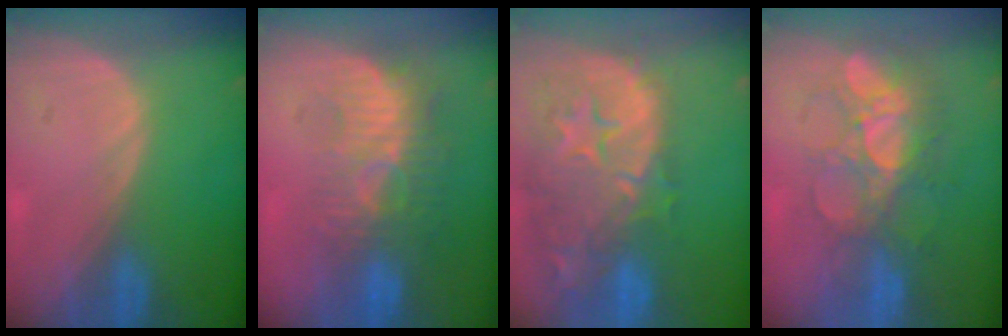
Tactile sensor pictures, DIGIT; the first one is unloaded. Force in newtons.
{"total": 9.4, "press": 8.7, "slide": 3.6}
{"total": 15.3, "press": 12.2, "slide": 9.3}
{"total": 8.4, "press": 8.1, "slide": 2.2}